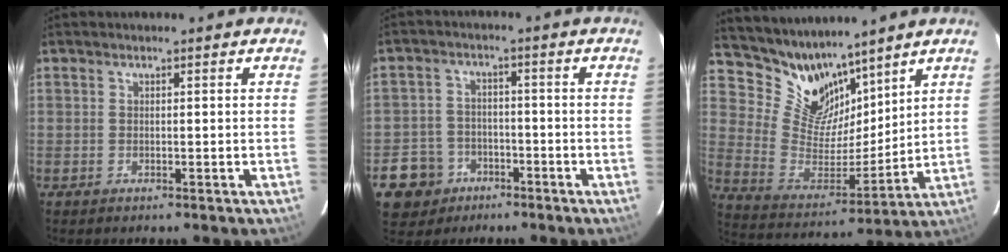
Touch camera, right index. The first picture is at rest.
{"total": 8.6, "force": [-4.3, 7.3, 1.4], "torque": [-0.056, 0.024, -0.061]}
{"total": 13.4, "force": [10.9, 6.4, 4.4], "torque": [-0.096, -0.009, 0.216]}